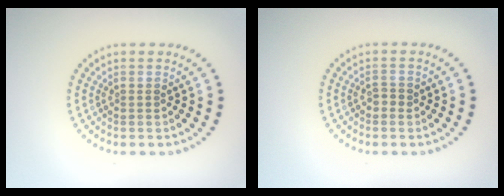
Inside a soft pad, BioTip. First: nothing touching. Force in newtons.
{"total": 0.9, "press": 0.9, "slide": 0.3}